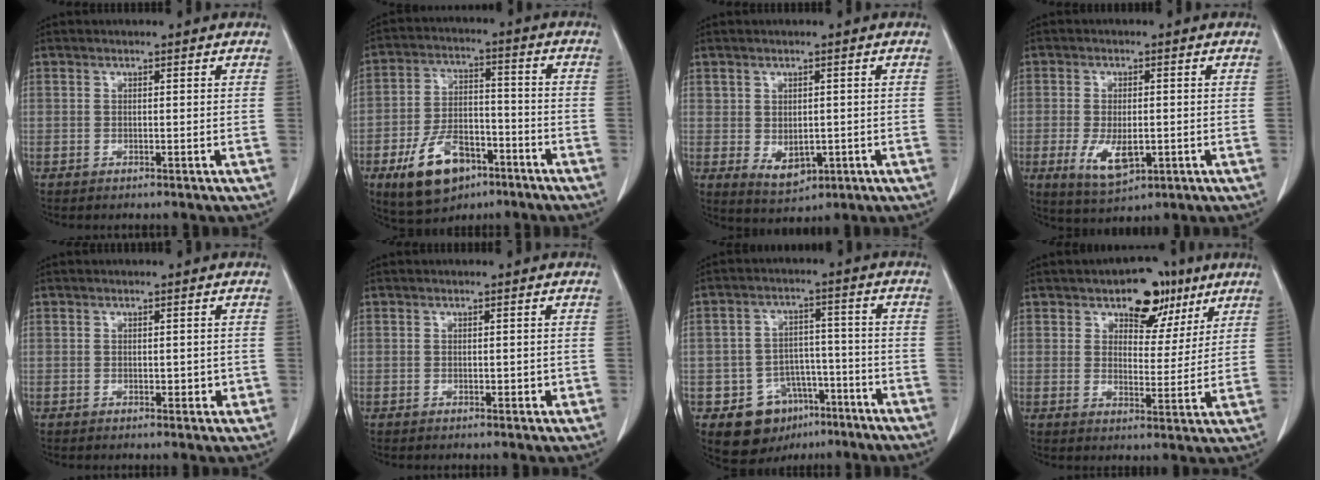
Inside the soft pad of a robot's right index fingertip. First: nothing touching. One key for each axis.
{"total": 11.9, "fx": -6.6, "fy": 6.5, "fz": 7.5, "tx": -0.144, "ty": 0.008, "tz": -0.107}
{"total": 4.6, "fx": -0.7, "fy": 3.3, "fz": 3.2, "tx": -0.048, "ty": -0.005, "tz": 0.010}
{"total": 6.6, "fx": -1.7, "fy": 3.0, "fz": 5.7, "tx": -0.109, "ty": -0.011, "tz": -0.016}
{"total": 1.9, "fx": -0.3, "fy": 1.1, "fz": 1.5, "tx": -0.016, "ty": 0.001, "tz": 0.001}
{"total": 1.3, "fx": -0.2, "fy": 0.7, "fz": 1.1, "tx": -0.014, "ty": 0.000, "tz": 0.001}
{"total": 9.2, "fx": -5.0, "fy": 7.3, "fz": 2.7, "tx": -0.034, "ty": 0.029, "tz": -0.065}
{"total": 8.3, "fx": 5.1, "fy": 5.0, "fz": 4.3, "tx": -0.046, "ty": 0.010, "tz": 0.074}